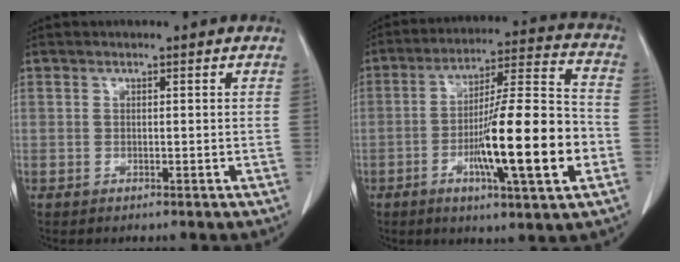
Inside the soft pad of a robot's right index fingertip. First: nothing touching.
{"total": 18.3, "force": [-5.1, 1.4, 17.5], "torque": [-0.285, -0.001, -0.079]}